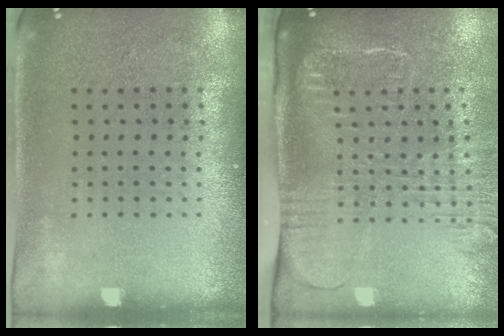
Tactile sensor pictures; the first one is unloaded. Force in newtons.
{"total": 2.7, "press": 2.1, "slide": 1.7}